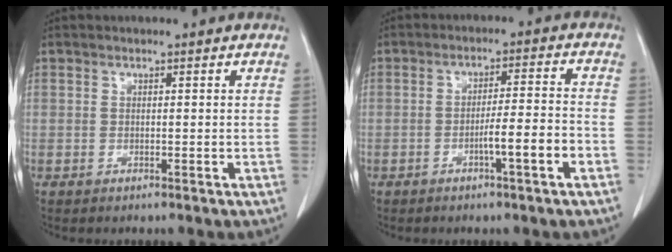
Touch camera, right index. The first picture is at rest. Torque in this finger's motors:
{"motor_torque": [0.78, -0.40, 0.40, 0.05]}